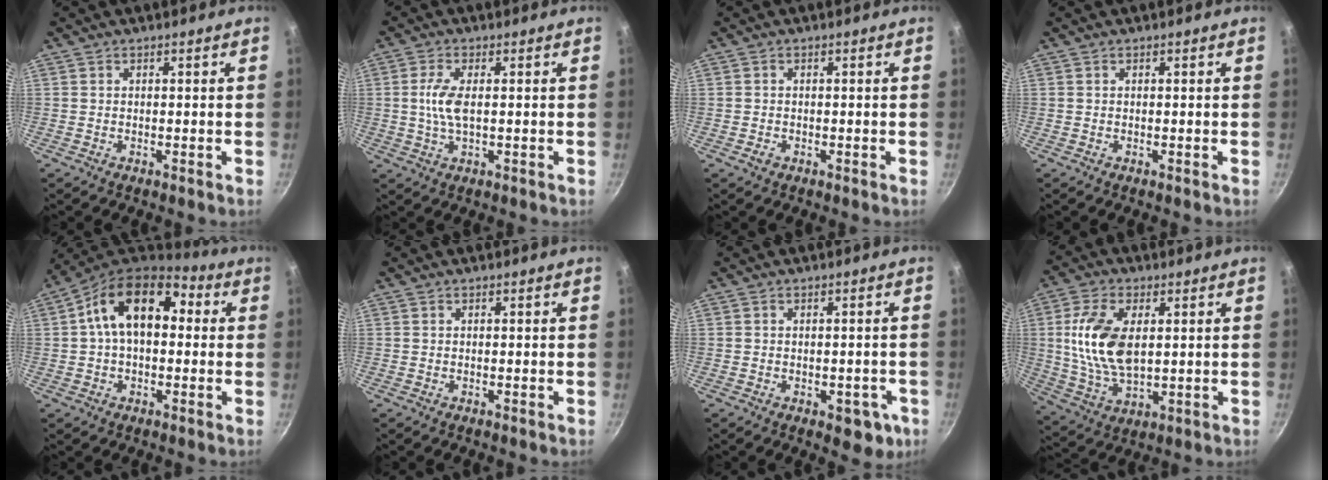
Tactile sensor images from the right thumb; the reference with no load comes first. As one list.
[{"total": 5.3, "force": [0.4, 2.1, 4.9], "torque": [-0.110, 0.002, 0.007]}, {"total": 1.2, "force": [-0.7, 0.8, 0.5], "torque": [-0.005, 0.000, -0.010]}, {"total": 0.0}, {"total": 15.4, "force": [2.5, 9.9, 11.6], "torque": [-0.157, 0.033, 0.017]}, {"total": 0.0}, {"total": 6.0, "force": [-2.3, 3.5, 4.3], "torque": [-0.020, 0.014, -0.020]}, {"total": 13.8, "force": [2.2, 7.6, 11.3], "torque": [-0.213, -0.009, 0.047]}]